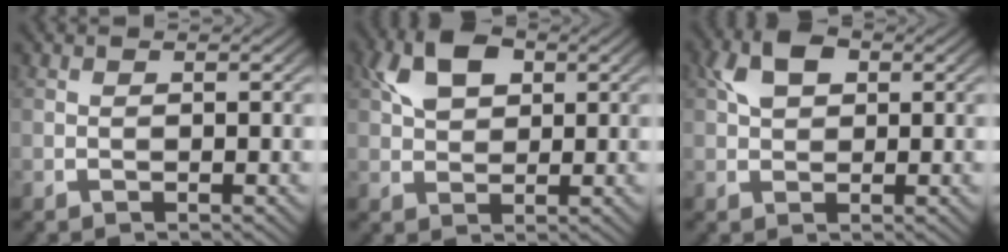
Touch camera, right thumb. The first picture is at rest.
{"total": 5.3, "force": [2.2, 3.3, 3.5], "torque": [-0.066, 0.001, 0.047]}
{"total": 4.3, "force": [1.6, 2.8, 2.8], "torque": [-0.054, 0.002, 0.032]}